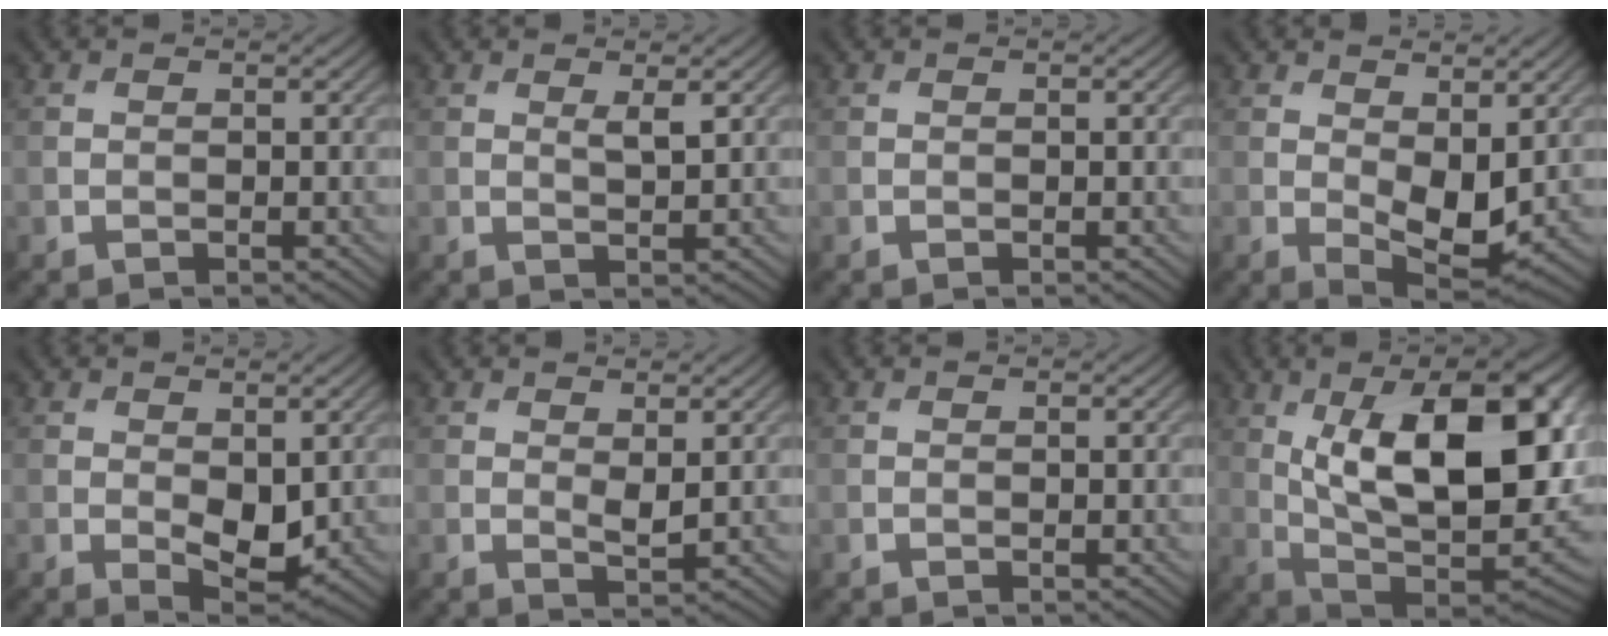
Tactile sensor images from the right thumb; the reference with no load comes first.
{"total": 1.6, "force": [0.9, 0.2, 1.4], "torque": [-0.030, -0.003, 0.015]}
{"total": 0.0}
{"total": 6.4, "force": [0.7, 3.3, 5.4], "torque": [-0.101, -0.011, 0.019]}
{"total": 4.5, "force": [-0.2, 2.3, 3.8], "torque": [-0.069, -0.013, 0.003]}
{"total": 1.8, "force": [0.7, 0.6, 1.5], "torque": [-0.032, -0.007, 0.015]}
{"total": 0.0}
{"total": 19.8, "force": [4.7, 8.9, 17.1], "torque": [-0.266, 0.018, 0.075]}